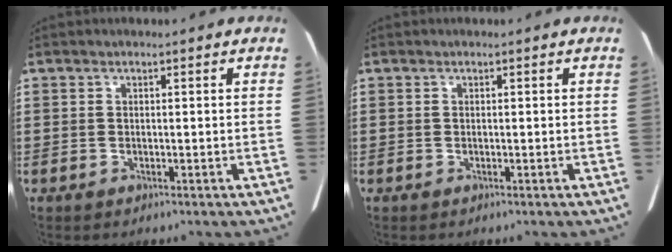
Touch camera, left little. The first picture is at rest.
{"total": 0.0}